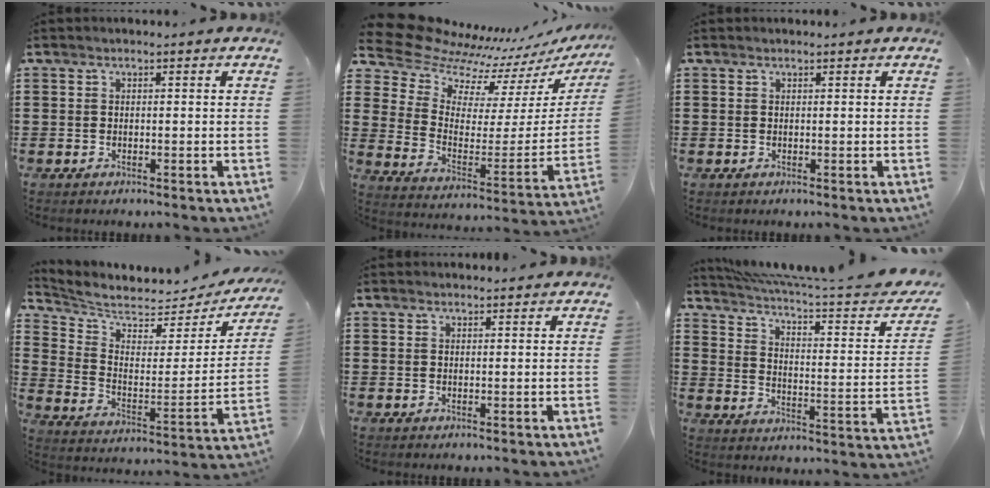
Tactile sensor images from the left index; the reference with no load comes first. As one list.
[{"total": 10.2, "force": [9.2, 3.6, 2.3], "torque": [-0.094, -0.075, 0.160]}, {"total": 0.0}, {"total": 4.1, "force": [3.8, 0.8, 1.1], "torque": [-0.049, -0.046, 0.060]}, {"total": 1.0, "force": [1.0, 0.1, 0.1], "torque": [-0.004, 0.000, 0.019]}, {"total": 4.7, "force": [3.6, 0.1, 3.1], "torque": [-0.069, -0.037, 0.053]}]